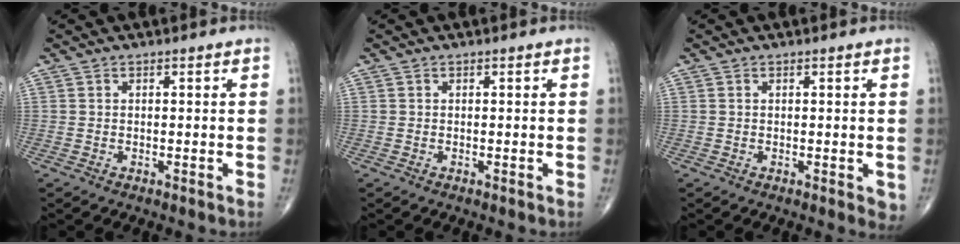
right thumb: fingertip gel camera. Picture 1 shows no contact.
{"total": 0.0}
{"total": 2.0, "force": [-0.2, 0.9, 1.8], "torque": [-0.015, -0.006, -0.003]}